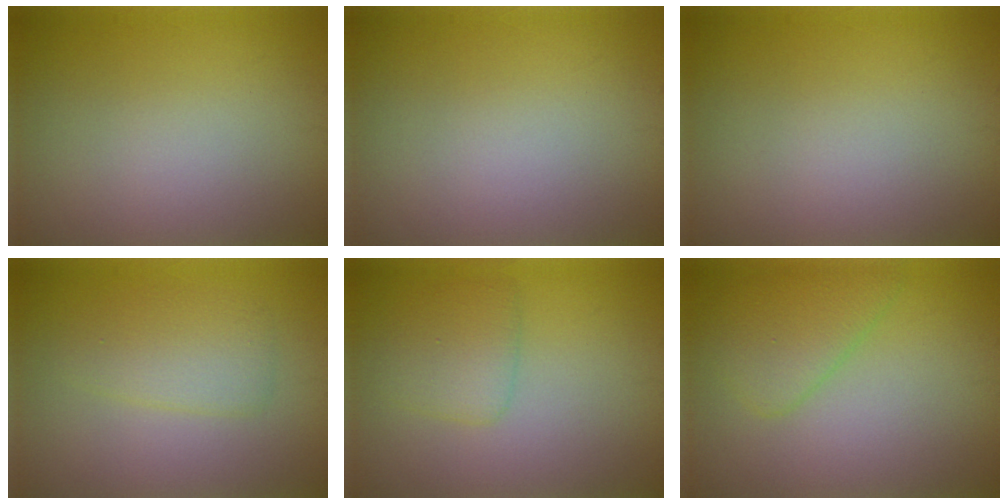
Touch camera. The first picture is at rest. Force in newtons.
{"total": 0.0}
{"total": 0.0}
{"total": 2.8, "press": 2.8, "slide": 0.1}
{"total": 2.5, "press": 2.5, "slide": 0.1}
{"total": 3.4, "press": 3.4, "slide": 0.2}